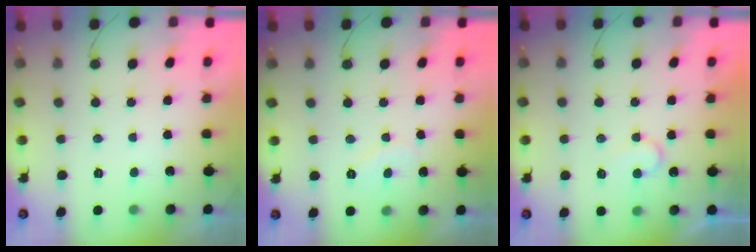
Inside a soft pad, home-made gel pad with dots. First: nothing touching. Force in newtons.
{"total": 5.7, "press": 5.7, "slide": 0.5}
{"total": 8.4, "press": 8.4, "slide": 0.7}